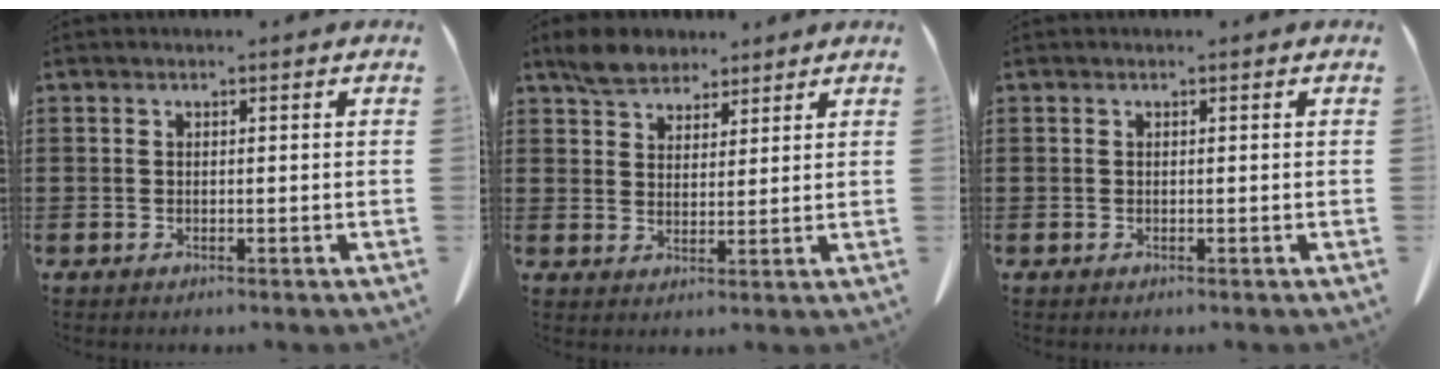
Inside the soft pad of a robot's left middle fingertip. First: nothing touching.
{"total": 4.9, "force": [4.2, 2.4, 1.1], "torque": [-0.037, 0.001, 0.081]}
{"total": 0.0}